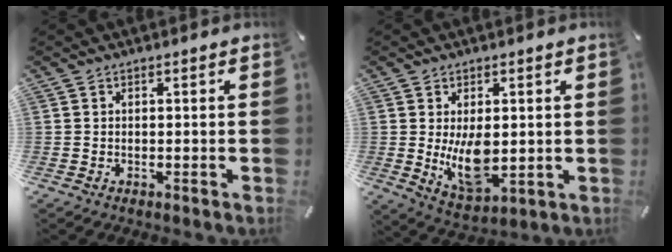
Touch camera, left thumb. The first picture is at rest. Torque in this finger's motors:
{"motor_torque": [1.06, 1.13, 0.75, -0.61, 0.33]}